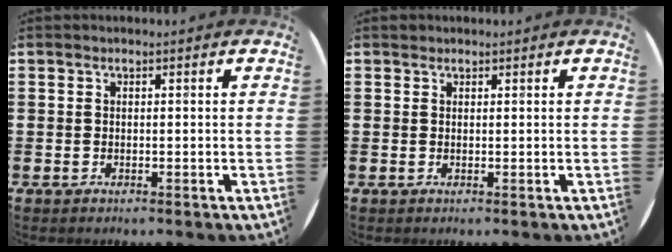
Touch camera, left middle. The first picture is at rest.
{"total": 0.5, "force": [0.4, 0.2, -0.2], "torque": [0.012, 0.002, 0.006]}